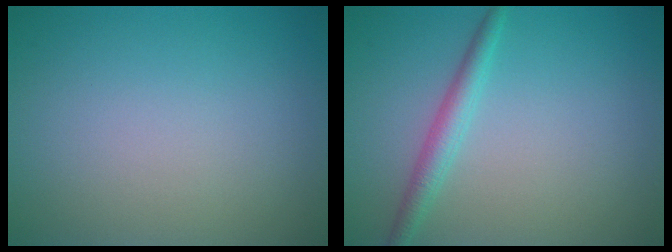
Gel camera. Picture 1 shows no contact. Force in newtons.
{"total": 2.2, "press": 2.2, "slide": 0.0}